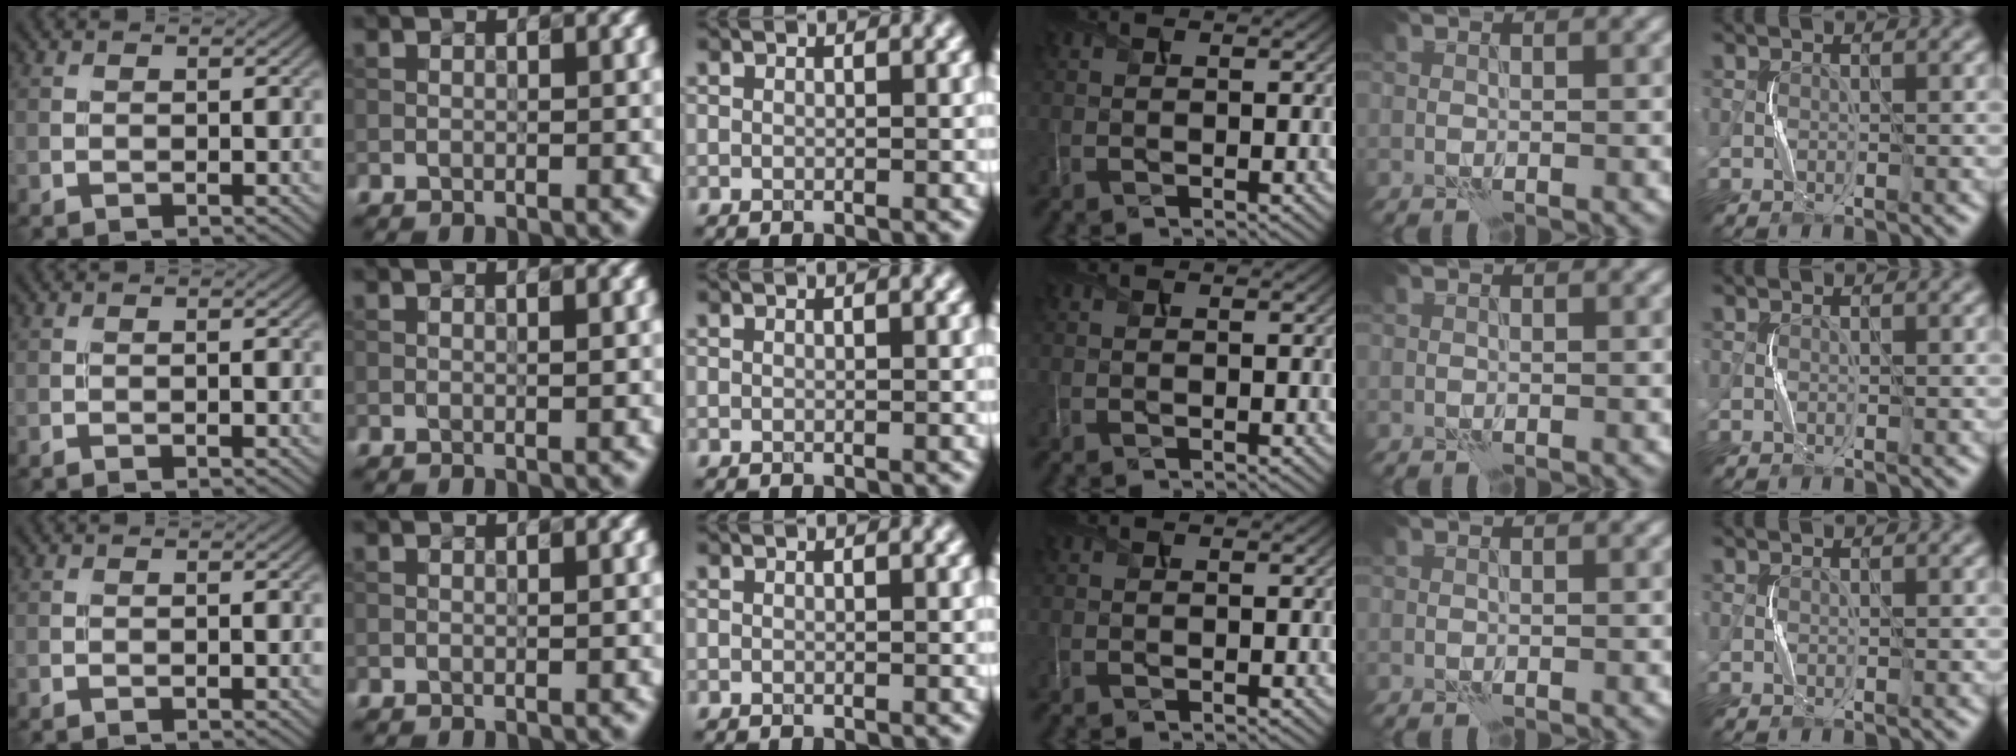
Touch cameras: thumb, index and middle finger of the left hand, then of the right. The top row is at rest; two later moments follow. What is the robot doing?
{"motion": "squeeze", "object": "paper clamp"}